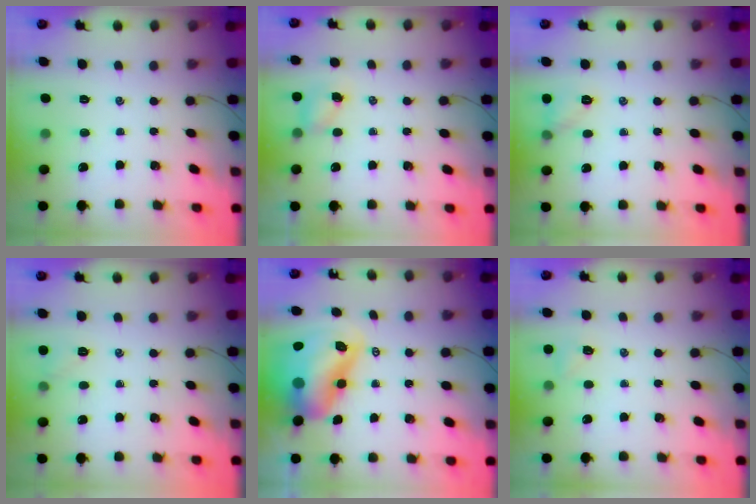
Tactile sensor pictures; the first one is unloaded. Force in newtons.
{"total": 4.0, "press": 4.0, "slide": 0.7}
{"total": 5.9, "press": 5.8, "slide": 1.0}
{"total": 4.7, "press": 4.5, "slide": 1.1}
{"total": 15.7, "press": 15.0, "slide": 4.4}
{"total": 3.2, "press": 3.1, "slide": 0.8}